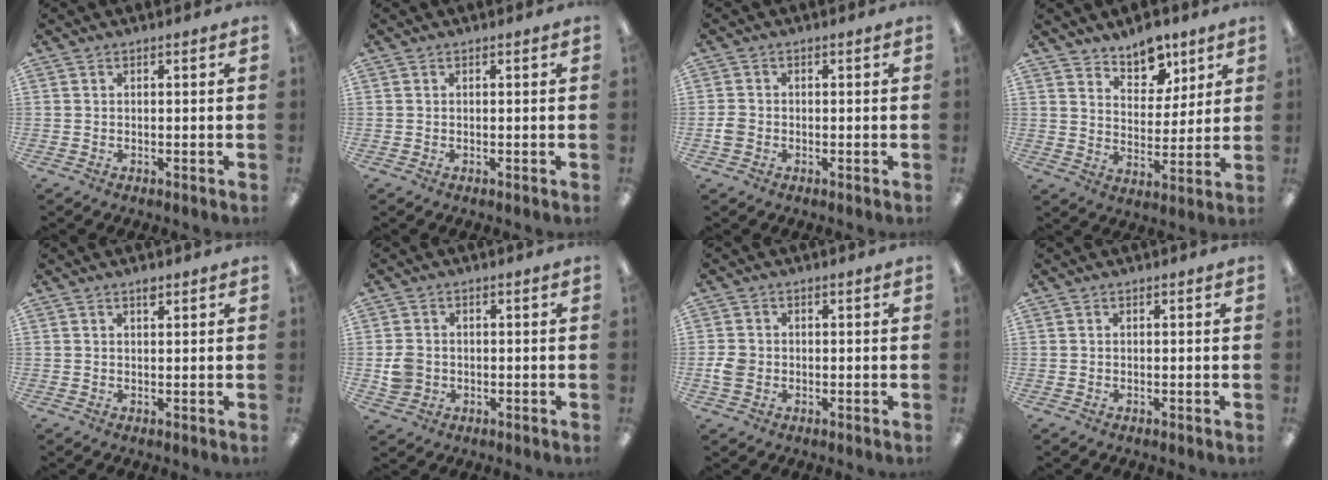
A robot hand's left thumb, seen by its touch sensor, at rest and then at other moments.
{"total": 0.0}
{"total": 2.4, "force": [-0.8, 2.0, 1.1], "torque": [-0.017, 0.005, -0.014]}
{"total": 9.6, "force": [7.7, 5.1, 2.8], "torque": [-0.028, -0.053, 0.138]}
{"total": 1.7, "force": [1.3, 0.6, 0.8], "torque": [-0.010, -0.003, 0.023]}
{"total": 4.3, "force": [-0.4, 4.0, 1.7], "torque": [-0.023, 0.006, -0.005]}
{"total": 3.5, "force": [-0.5, 3.0, 1.8], "torque": [-0.036, 0.004, -0.008]}
{"total": 0.0}